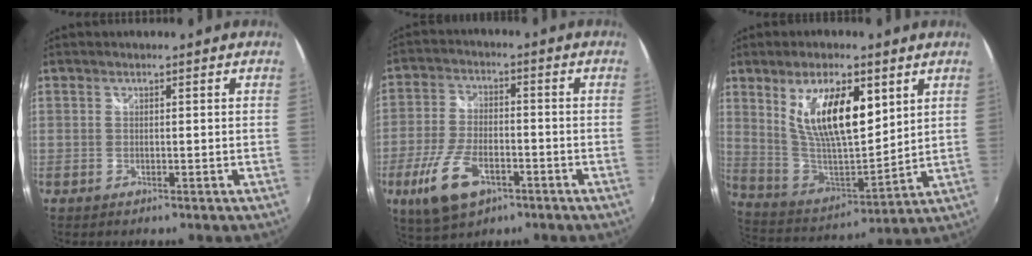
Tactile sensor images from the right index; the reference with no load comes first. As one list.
[{"total": 12.2, "force": [-5.8, 6.0, 8.8], "torque": [-0.197, -0.015, -0.103]}, {"total": 16.4, "force": [6.7, 6.3, 13.6], "torque": [-0.241, -0.005, 0.135]}]